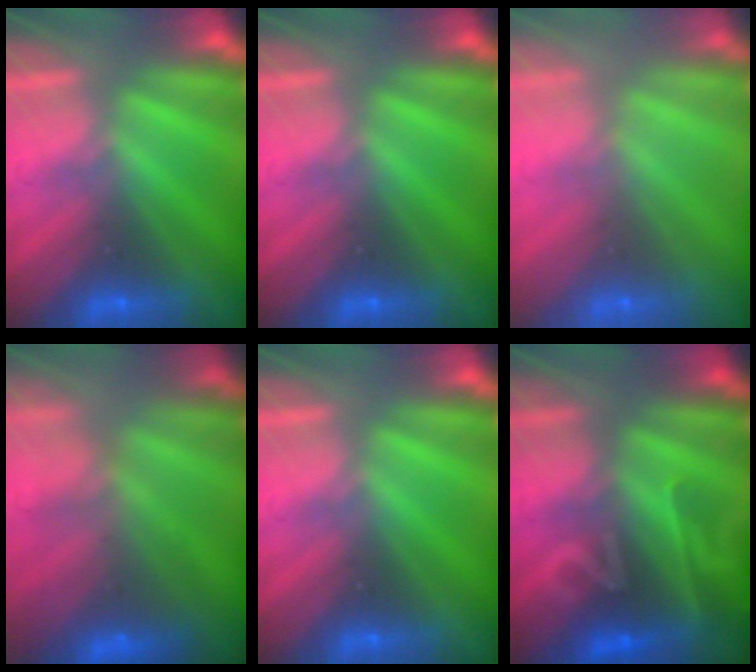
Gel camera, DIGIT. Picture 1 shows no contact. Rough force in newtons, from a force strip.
{"total": 0.0}
{"total": 13.7}
{"total": 10.0}
{"total": 0.0}
{"total": 2.2}